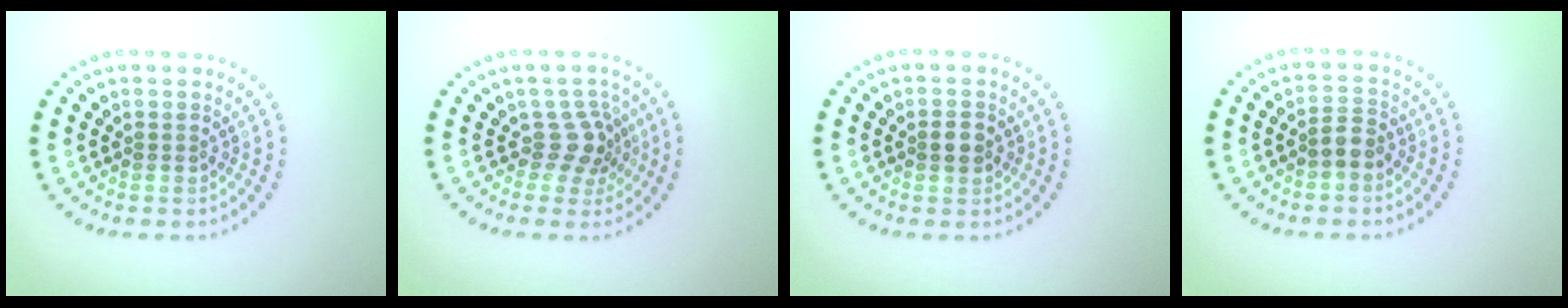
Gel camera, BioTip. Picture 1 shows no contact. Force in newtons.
{"total": 2.5, "press": 1.9, "slide": 1.7}
{"total": 1.7, "press": 1.7, "slide": 0.1}
{"total": 2.0, "press": 1.8, "slide": 0.9}